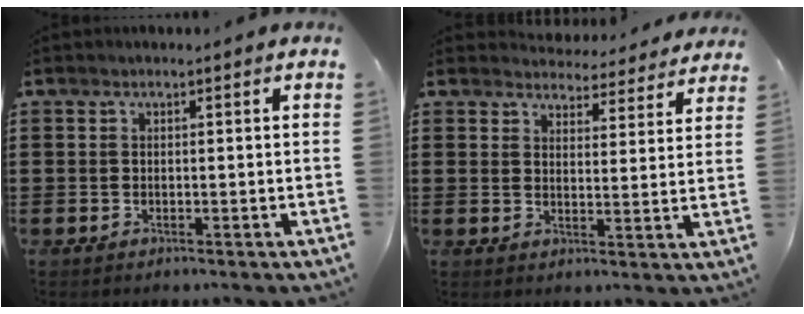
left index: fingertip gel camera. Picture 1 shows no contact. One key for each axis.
{"total": 4.4, "fx": 4.4, "fy": 0.4, "fz": 0.2, "tx": -0.015, "ty": -0.029, "tz": 0.077}